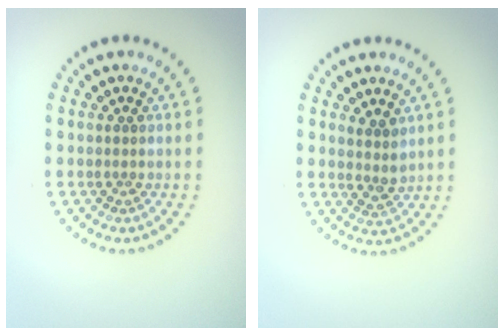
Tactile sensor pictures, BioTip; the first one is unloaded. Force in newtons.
{"total": 1.9, "press": 1.5, "slide": 1.2}